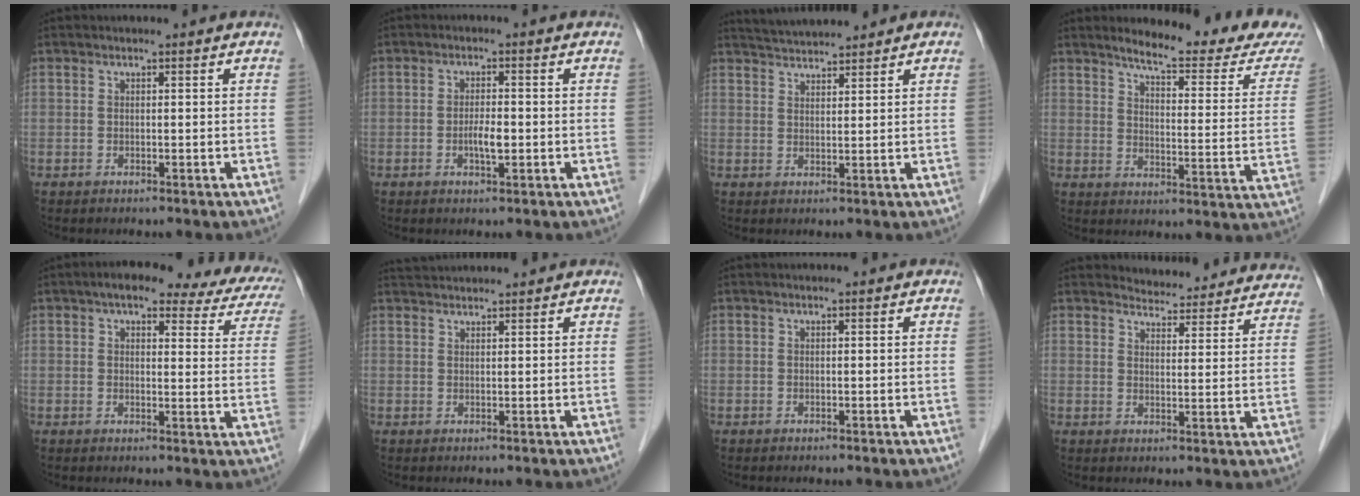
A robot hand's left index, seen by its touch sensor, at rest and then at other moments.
{"total": 2.8, "force": [-0.7, 0.8, 2.6], "torque": [-0.050, 0.001, -0.010]}
{"total": 5.5, "force": [5.2, 0.6, 1.5], "torque": [-0.032, 0.031, 0.093]}
{"total": 17.2, "force": [15.8, 1.4, 6.7], "torque": [-0.084, -0.063, 0.187]}
{"total": 17.6, "force": [13.3, 5.6, 10.2], "torque": [-0.113, 0.033, 0.140]}
{"total": 4.0, "force": [3.9, -0.2, 0.7], "torque": [-0.012, 0.035, 0.070]}
{"total": 0.0}
{"total": 15.2, "force": [14.8, 3.0, 1.8], "torque": [0.004, -0.033, 0.155]}